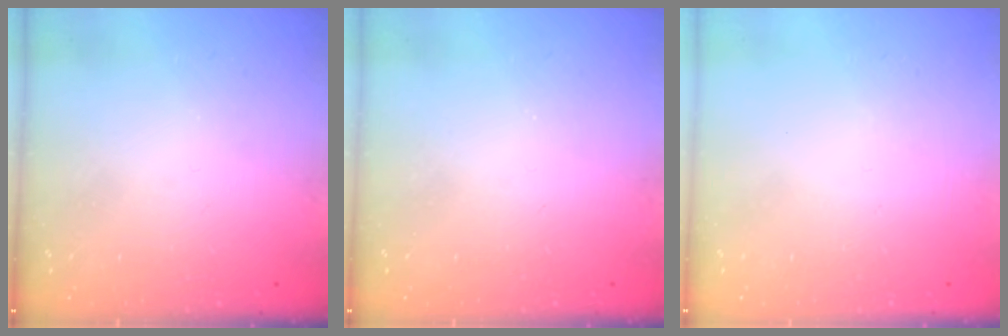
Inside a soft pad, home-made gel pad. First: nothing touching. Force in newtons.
{"total": 2.2, "press": 2.1, "slide": 0.4}
{"total": 1.6, "press": 1.6, "slide": 0.1}